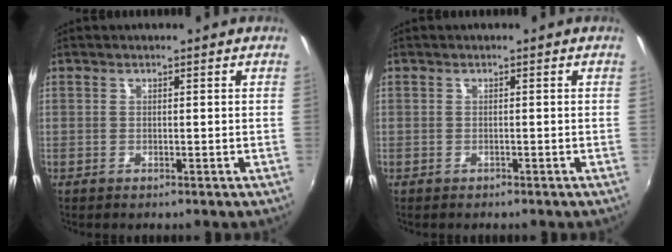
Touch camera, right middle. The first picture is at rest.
{"total": 0.0}